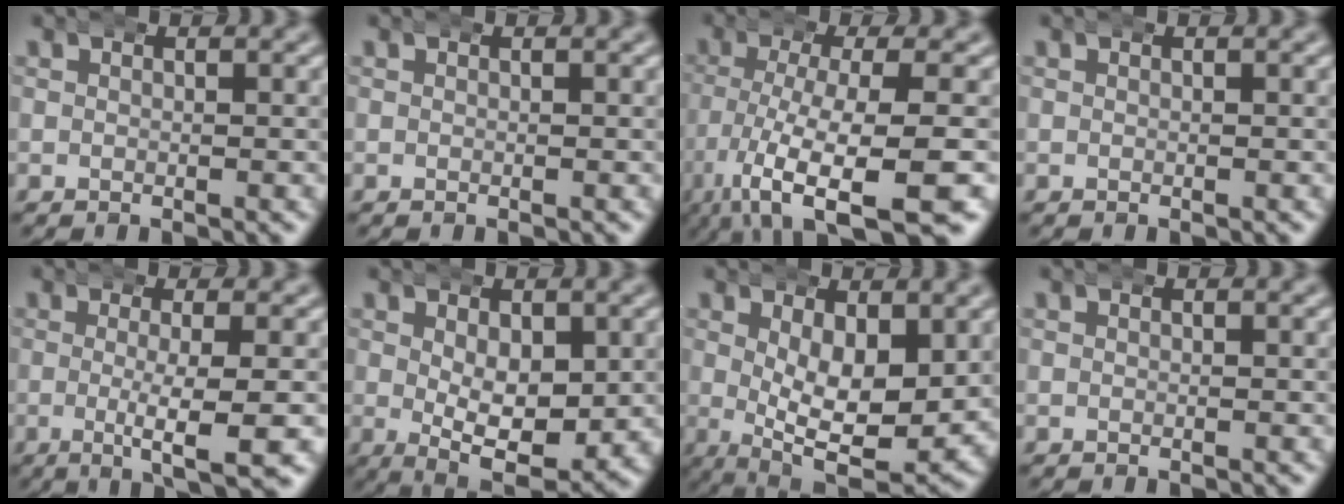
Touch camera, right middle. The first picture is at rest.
{"total": 0.0}
{"total": 11.1, "force": [-7.7, 3.3, 7.3], "torque": [-0.147, -0.047, -0.091]}
{"total": 0.0}
{"total": 5.4, "force": [-1.8, 0.6, 5.1], "torque": [-0.078, -0.015, -0.026]}
{"total": 7.9, "force": [-1.5, 4.2, 6.5], "torque": [-0.100, -0.036, -0.008]}
{"total": 9.0, "force": [-1.7, 4.4, 7.6], "torque": [-0.130, -0.048, -0.002]}
{"total": 0.0}